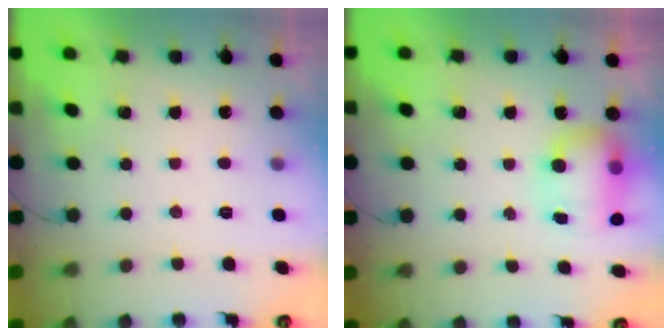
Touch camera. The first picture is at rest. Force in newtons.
{"total": 8.8, "press": 8.4, "slide": 2.6}